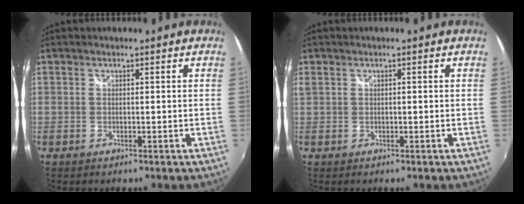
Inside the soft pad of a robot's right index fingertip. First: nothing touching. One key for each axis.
{"total": 1.5, "fx": 0.0, "fy": 1.0, "fz": 1.1, "tx": -0.024, "ty": 0.000, "tz": 0.002}